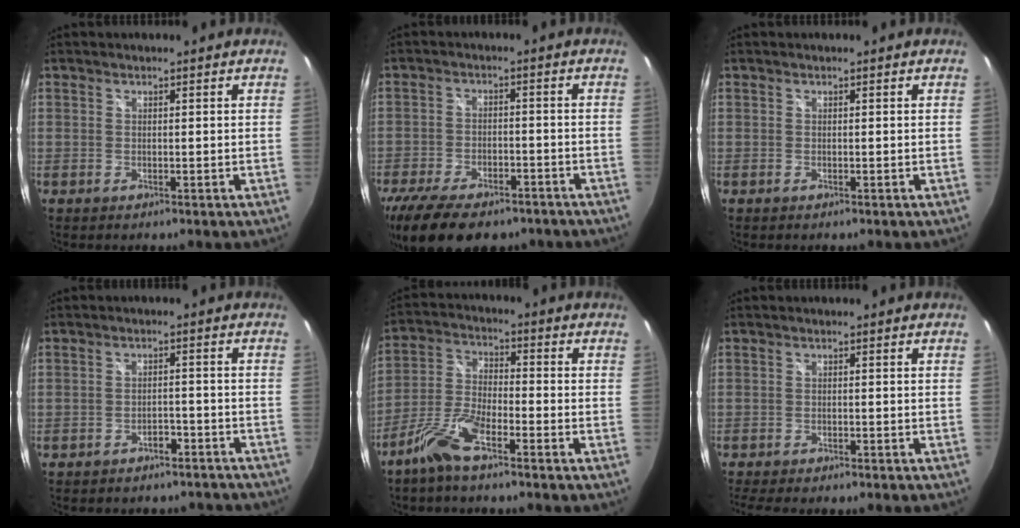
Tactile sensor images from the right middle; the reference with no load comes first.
{"total": 17.6, "force": [-12.9, 7.5, 9.4], "torque": [-0.206, -0.037, -0.197]}
{"total": 0.0}
{"total": 9.2, "force": [-8.0, 3.7, 2.5], "torque": [-0.058, 0.010, -0.093]}
{"total": 8.3, "force": [-6.0, 2.1, 5.4], "torque": [-0.121, 0.000, -0.121]}
{"total": 6.9, "force": [-6.1, 0.7, 3.1], "torque": [-0.070, -0.018, -0.094]}